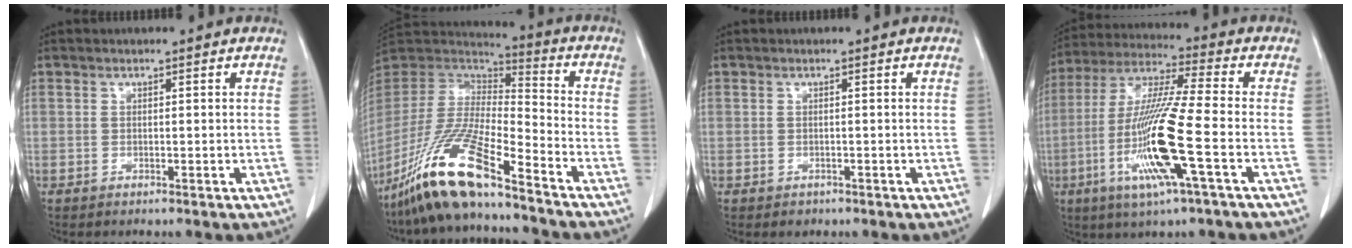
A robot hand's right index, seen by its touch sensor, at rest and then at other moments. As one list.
[{"total": 17.0, "force": [-12.0, 1.7, 11.9], "torque": [-0.254, -0.033, -0.230]}, {"total": 1.0, "force": [-0.6, 0.8, 0.1], "torque": [-0.005, 0.002, -0.004]}, {"total": 15.7, "force": [-4.5, 0.1, 15.0], "torque": [-0.311, -0.014, -0.090]}]